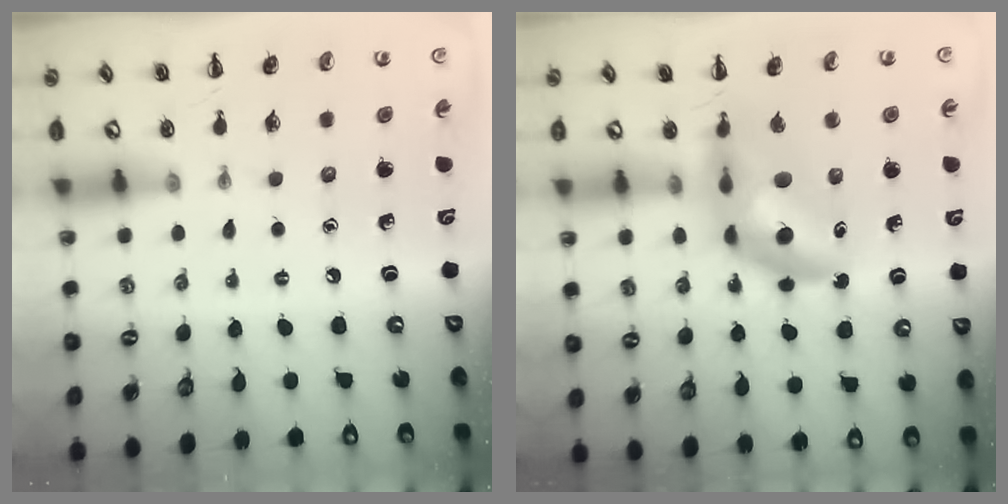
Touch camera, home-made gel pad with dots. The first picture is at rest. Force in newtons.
{"total": 10.2, "press": 9.6, "slide": 3.4}